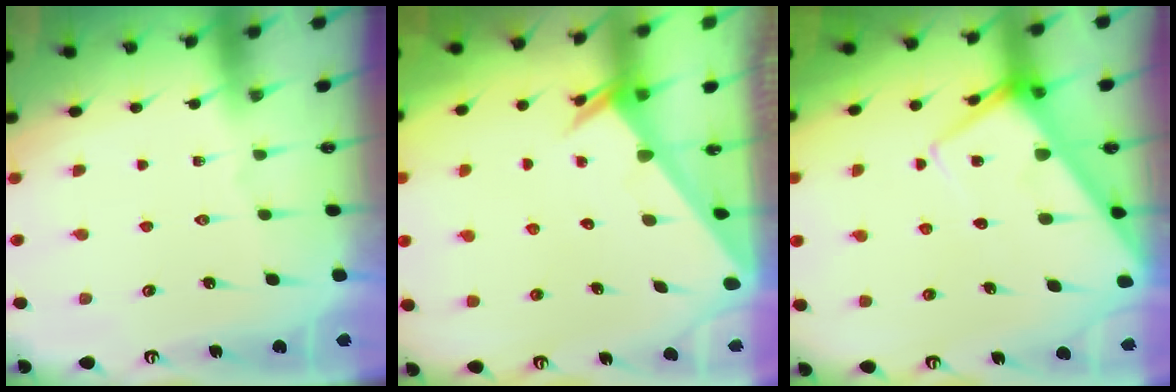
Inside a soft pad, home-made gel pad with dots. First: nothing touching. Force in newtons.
{"total": 2.5, "press": 2.5, "slide": 0.0}
{"total": 8.5, "press": 8.4, "slide": 0.8}